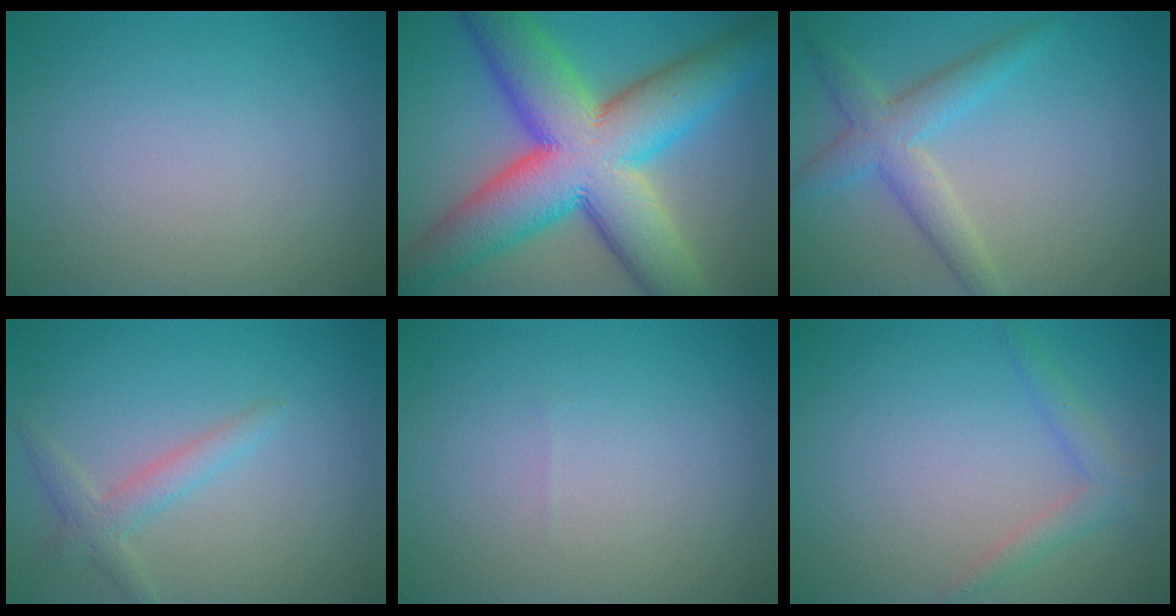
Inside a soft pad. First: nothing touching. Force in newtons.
{"total": 15.7, "press": 15.6, "slide": 0.6}
{"total": 3.8, "press": 3.8, "slide": 0.2}
{"total": 2.2, "press": 2.2, "slide": 0.1}
{"total": 0.0}
{"total": 1.9, "press": 1.9, "slide": 0.2}